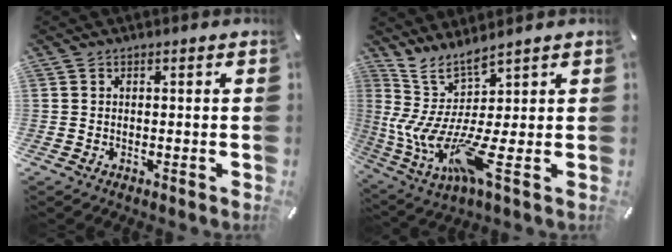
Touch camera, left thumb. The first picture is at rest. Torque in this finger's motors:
{"motor_torque": [2.50, 2.51, 1.68, -1.09, 0.58]}